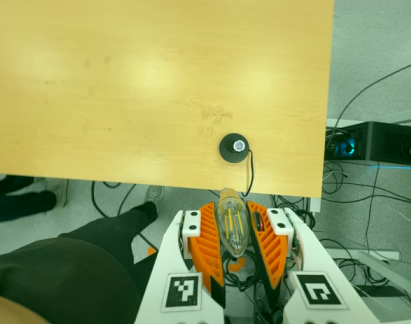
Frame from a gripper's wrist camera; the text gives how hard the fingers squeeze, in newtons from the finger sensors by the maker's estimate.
{"total": 8.4, "left": 8.0, "right": 8.9}